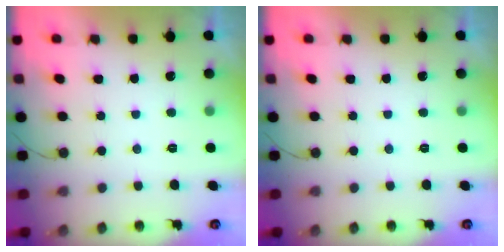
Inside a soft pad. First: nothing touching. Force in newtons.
{"total": 0.0}